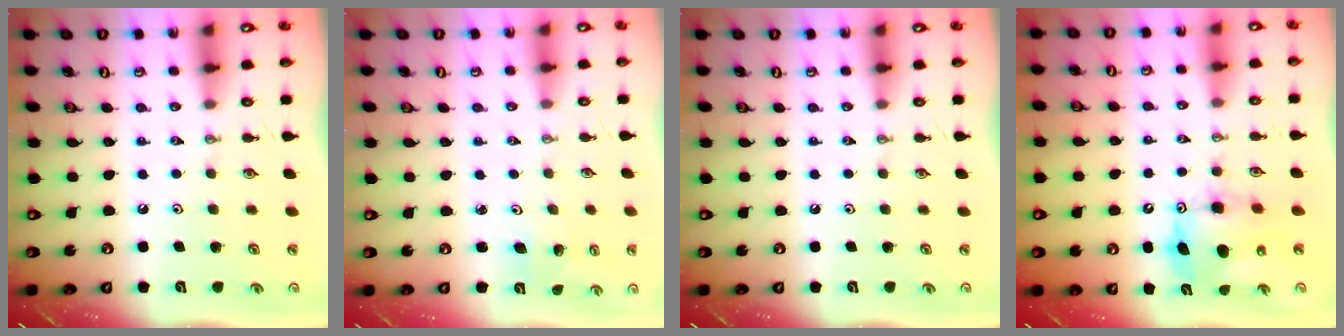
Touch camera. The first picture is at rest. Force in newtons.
{"total": 2.4, "press": 2.4, "slide": 0.1}
{"total": 0.0}
{"total": 9.2, "press": 9.2, "slide": 0.3}